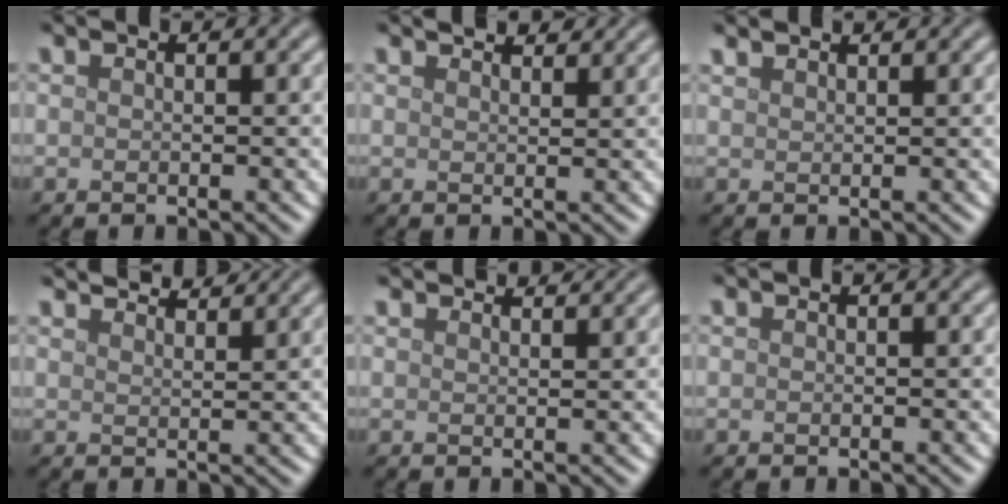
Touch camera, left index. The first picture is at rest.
{"total": 2.6, "force": [2.5, 0.4, 0.8], "torque": [-0.011, 0.000, 0.033]}
{"total": 1.5, "force": [1.5, 0.1, 0.2], "torque": [-0.006, 0.002, 0.023]}
{"total": 4.7, "force": [4.4, 0.7, 1.5], "torque": [-0.013, 0.007, 0.049]}
{"total": 3.8, "force": [3.6, 0.6, 1.0], "torque": [-0.011, 0.004, 0.034]}
{"total": 0.0}